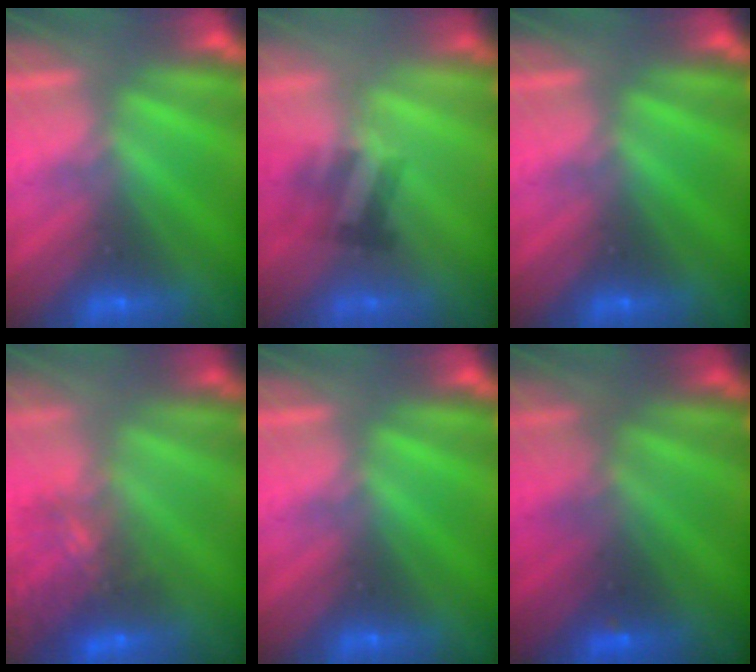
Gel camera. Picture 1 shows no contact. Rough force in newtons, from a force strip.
{"total": 2.1}
{"total": 0.0}
{"total": 8.0}
{"total": 0.0}
{"total": 1.9}